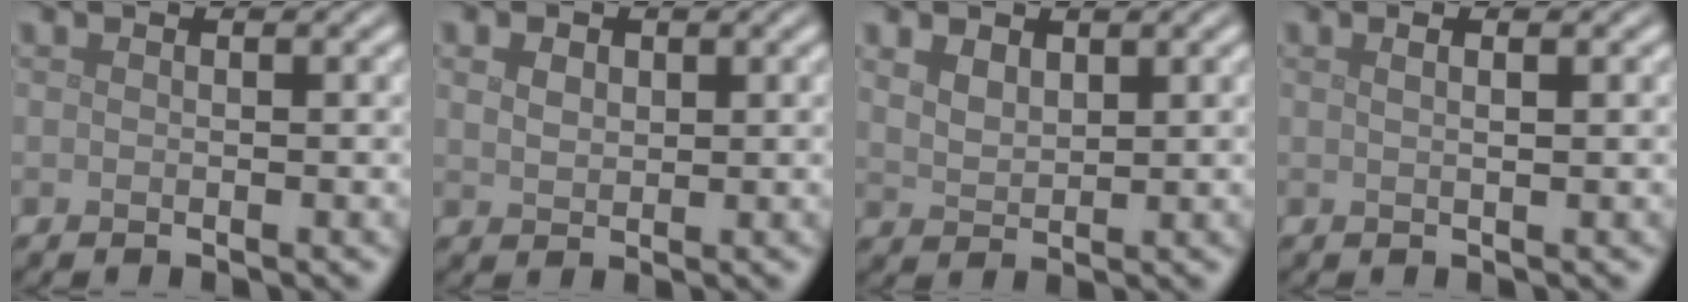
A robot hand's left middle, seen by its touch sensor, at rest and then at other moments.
{"total": 2.1, "force": [0.9, 1.4, 1.1], "torque": [-0.021, 0.006, 0.010]}
{"total": 2.1, "force": [1.3, 1.2, 1.1], "torque": [-0.026, -0.002, 0.030]}
{"total": 1.5, "force": [0.7, 0.5, 1.2], "torque": [-0.009, 0.000, 0.004]}